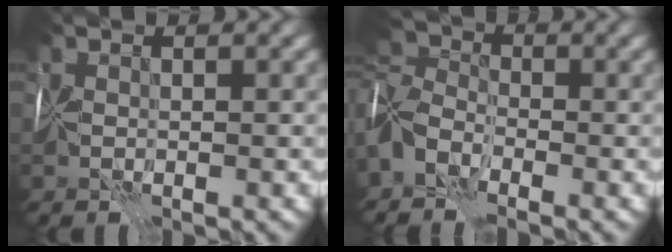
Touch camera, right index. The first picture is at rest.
{"total": 5.3, "force": [-3.4, 2.9, 2.9], "torque": [-0.060, 0.002, -0.084]}